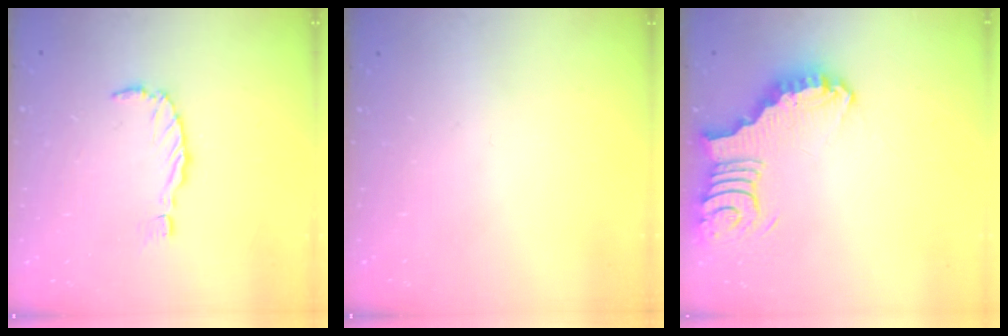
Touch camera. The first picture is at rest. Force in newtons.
{"total": 0.0}
{"total": 3.5, "press": 3.5, "slide": 0.3}